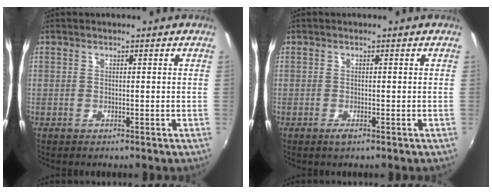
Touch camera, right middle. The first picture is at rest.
{"total": 1.1, "force": [-0.7, 0.0, 0.8], "torque": [-0.016, -0.004, -0.014]}